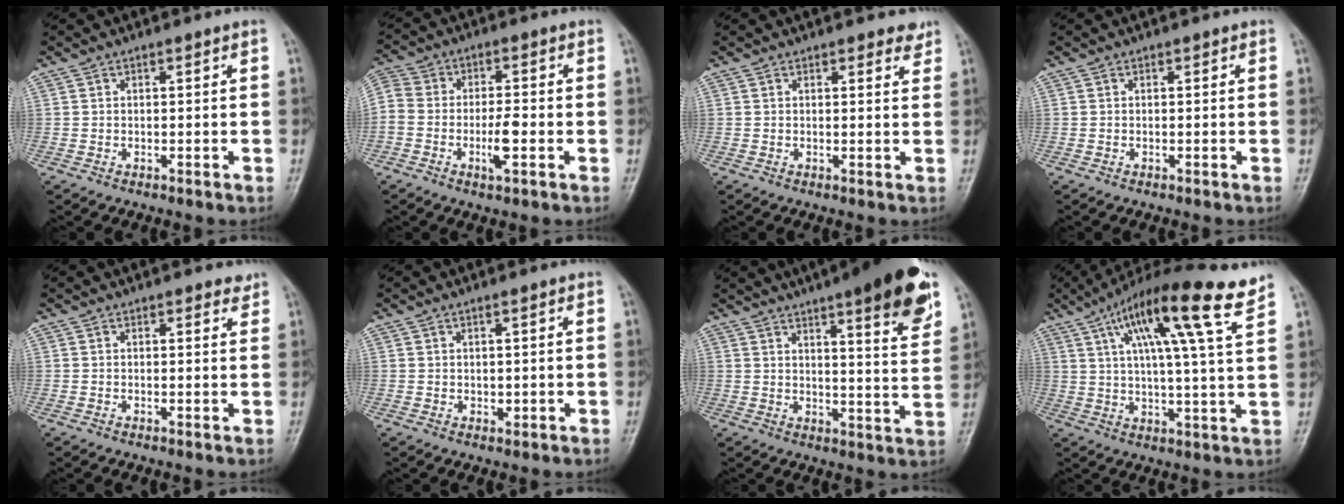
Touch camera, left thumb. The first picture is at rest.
{"total": 11.1, "force": [-2.7, 5.6, 9.2], "torque": [-0.188, 0.021, -0.049]}
{"total": 2.4, "force": [1.9, 0.9, 1.1], "torque": [0.000, -0.010, 0.019]}
{"total": 0.0}
{"total": 1.8, "force": [1.5, 0.7, 0.8], "torque": [-0.001, -0.007, 0.016]}
{"total": 1.6, "force": [0.6, 0.7, 1.3], "torque": [-0.019, -0.005, 0.013]}
{"total": 16.5, "force": [10.2, 3.2, 12.6], "torque": [-0.147, -0.046, 0.134]}
{"total": 17.0, "force": [9.6, 1.1, 14.0], "torque": [-0.224, -0.019, 0.149]}